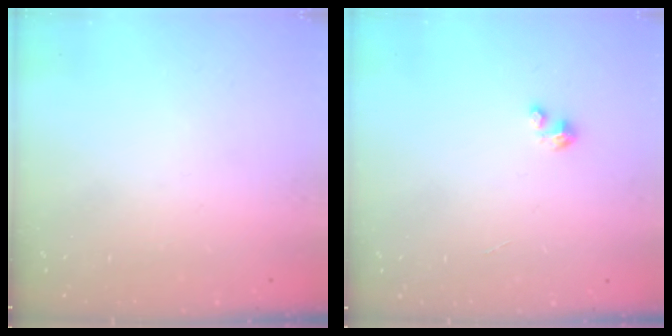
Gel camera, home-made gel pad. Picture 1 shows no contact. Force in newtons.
{"total": 0.6, "press": 0.6, "slide": 0.3}